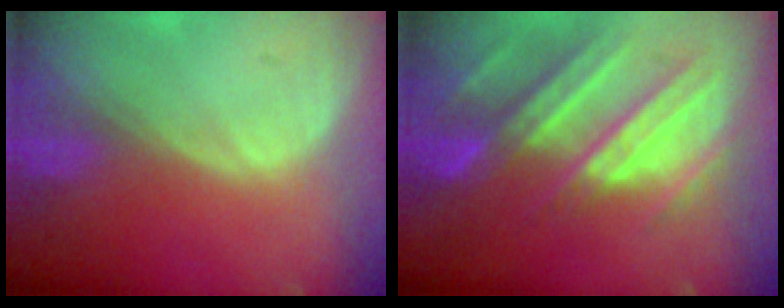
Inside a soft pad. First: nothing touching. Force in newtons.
{"total": 11.2, "press": 9.9, "slide": 5.2}